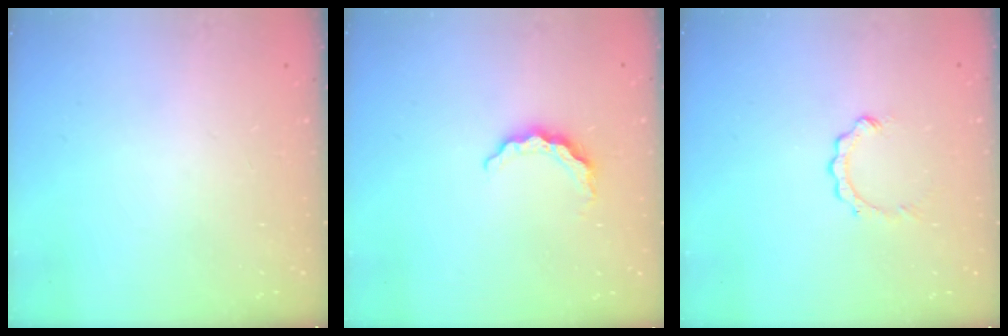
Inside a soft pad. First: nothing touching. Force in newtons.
{"total": 5.7, "press": 5.7, "slide": 0.5}
{"total": 2.4, "press": 2.4, "slide": 0.3}